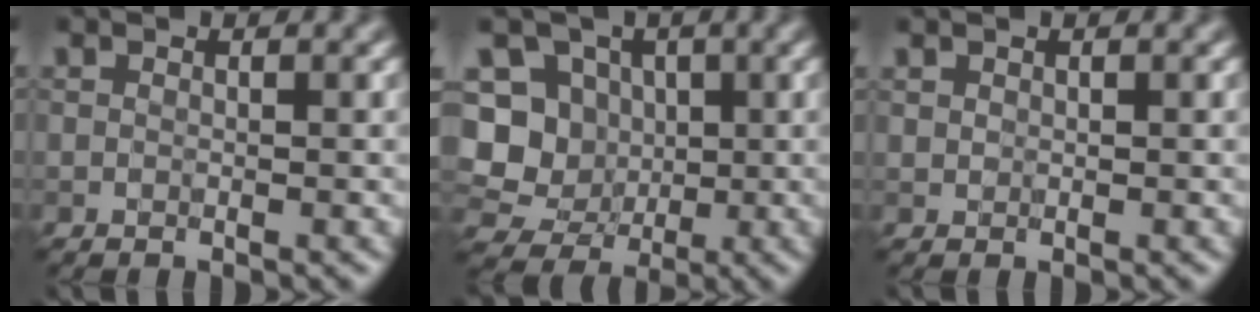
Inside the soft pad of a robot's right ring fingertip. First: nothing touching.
{"total": 9.9, "force": [0.2, 9.1, 3.7], "torque": [-0.076, 0.026, -0.034]}
{"total": 0.6, "force": [0.4, 0.4, 0.1], "torque": [-0.002, -0.001, 0.012]}